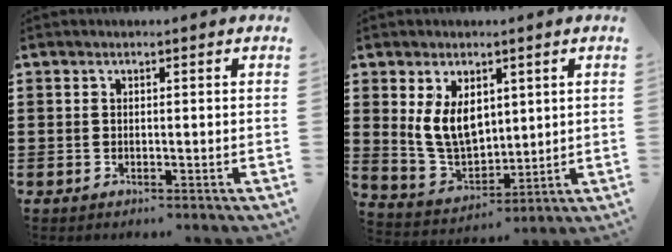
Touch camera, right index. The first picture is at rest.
{"total": 8.0, "force": [2.7, 5.3, 5.3], "torque": [-0.131, 0.005, 0.051]}